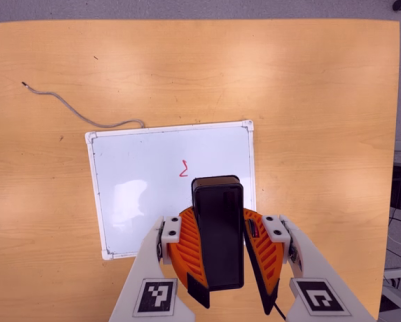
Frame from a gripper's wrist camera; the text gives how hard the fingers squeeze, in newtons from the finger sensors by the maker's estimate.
{"total": 10.5, "left": 10.4, "right": 10.5}